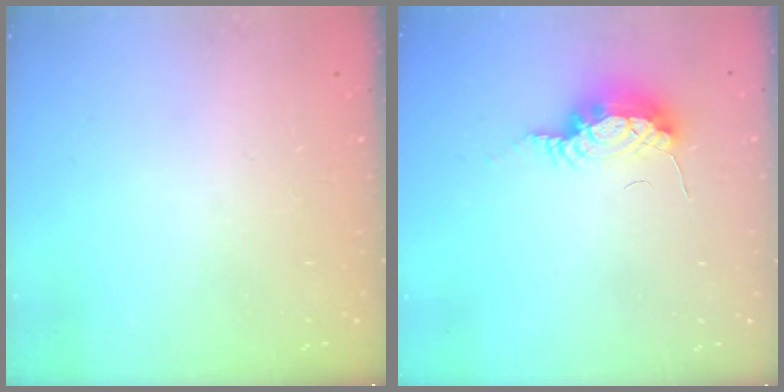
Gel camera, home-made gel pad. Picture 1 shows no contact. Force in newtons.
{"total": 14.9, "press": 10.1, "slide": 11.0}